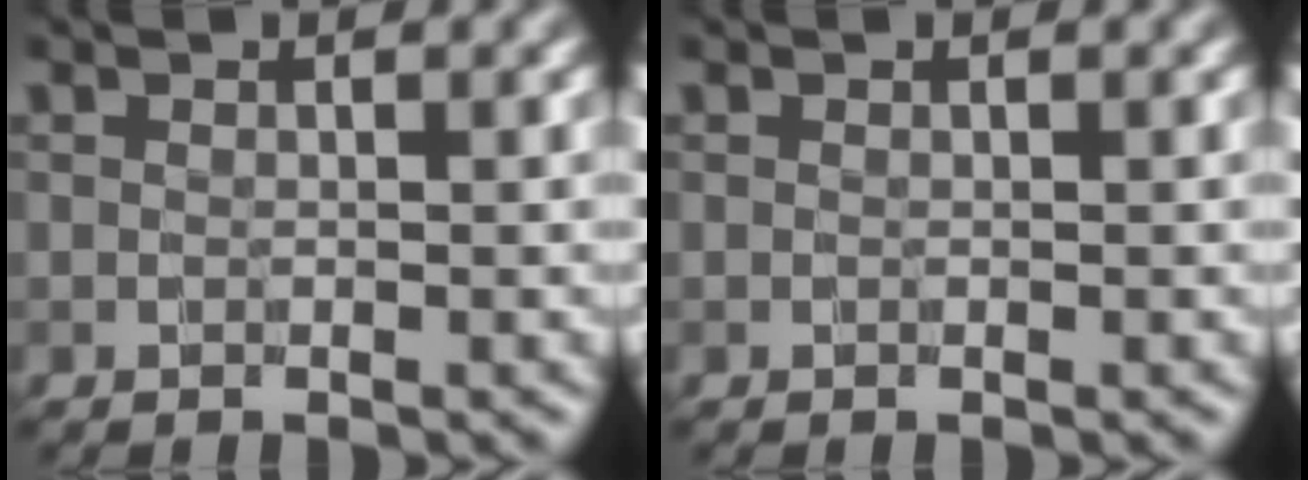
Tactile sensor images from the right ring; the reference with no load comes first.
{"total": 0.0}